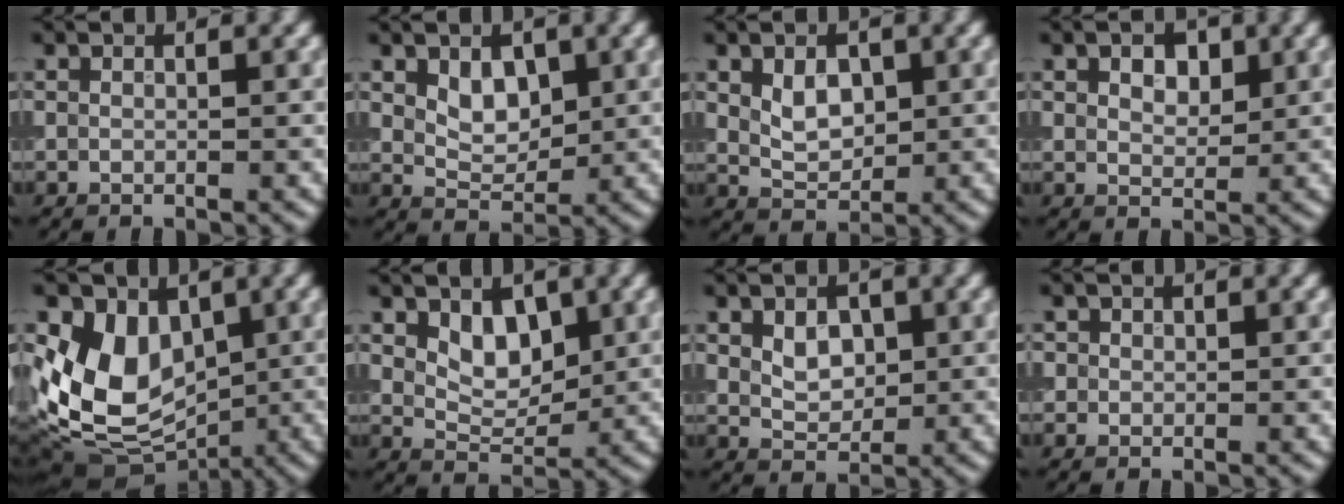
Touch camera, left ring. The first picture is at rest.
{"total": 3.0, "force": [1.0, 2.0, 2.0], "torque": [-0.032, -0.004, 0.021]}
{"total": 3.1, "force": [0.7, 2.1, 2.2], "torque": [-0.040, -0.002, 0.015]}
{"total": 2.9, "force": [1.4, 1.7, 1.9], "torque": [-0.030, 0.002, 0.023]}
{"total": 8.4, "force": [0.4, 6.5, 5.3], "torque": [-0.099, -0.020, 0.009]}
{"total": 3.2, "force": [1.3, 2.0, 2.2], "torque": [-0.036, -0.007, 0.023]}
{"total": 2.8, "force": [0.7, 2.0, 1.9], "torque": [-0.032, -0.001, 0.014]}
{"total": 0.9, "force": [0.2, 0.8, 0.1], "torque": [0.006, -0.002, -0.002]}